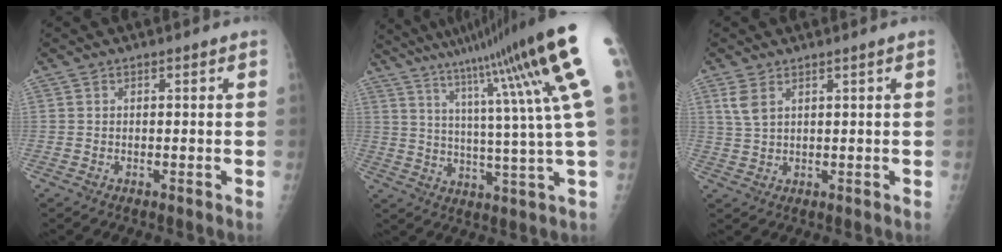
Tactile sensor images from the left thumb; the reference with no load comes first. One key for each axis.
{"total": 24.2, "fx": 14.0, "fy": 0.5, "fz": 19.7, "tx": -0.290, "ty": -0.049, "tz": 0.198}
{"total": 3.4, "fx": 1.9, "fy": 1.2, "fz": 2.6, "tx": -0.061, "ty": 0.001, "tz": 0.050}